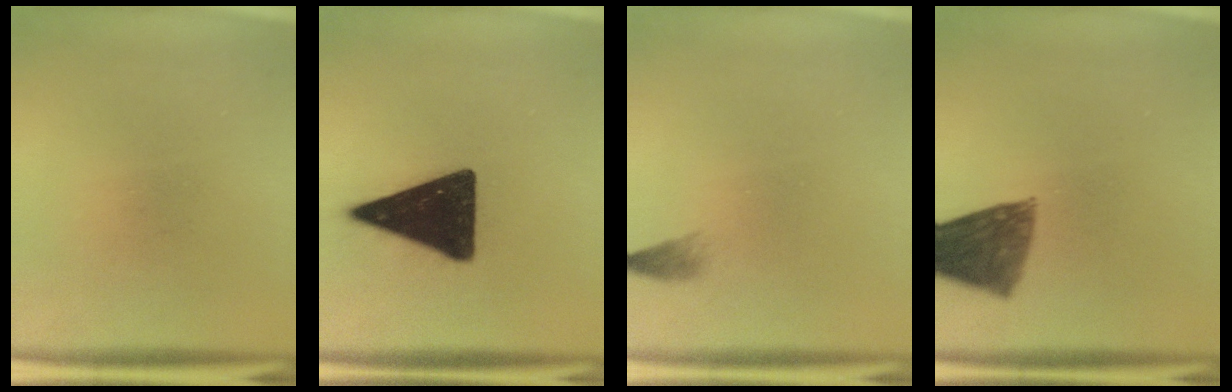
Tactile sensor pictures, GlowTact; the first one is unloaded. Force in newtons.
{"total": 16.9}
{"total": 1.0}
{"total": 9.0}